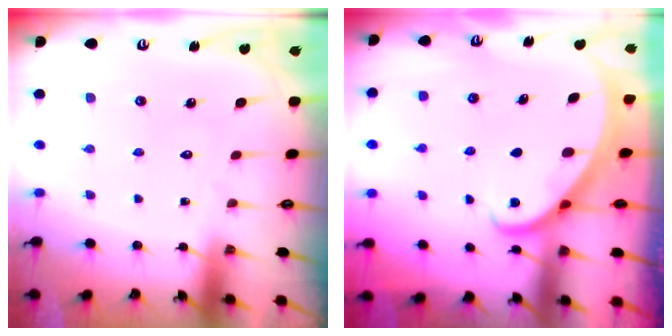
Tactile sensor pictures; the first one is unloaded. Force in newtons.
{"total": 2.1, "press": 2.1, "slide": 0.2}